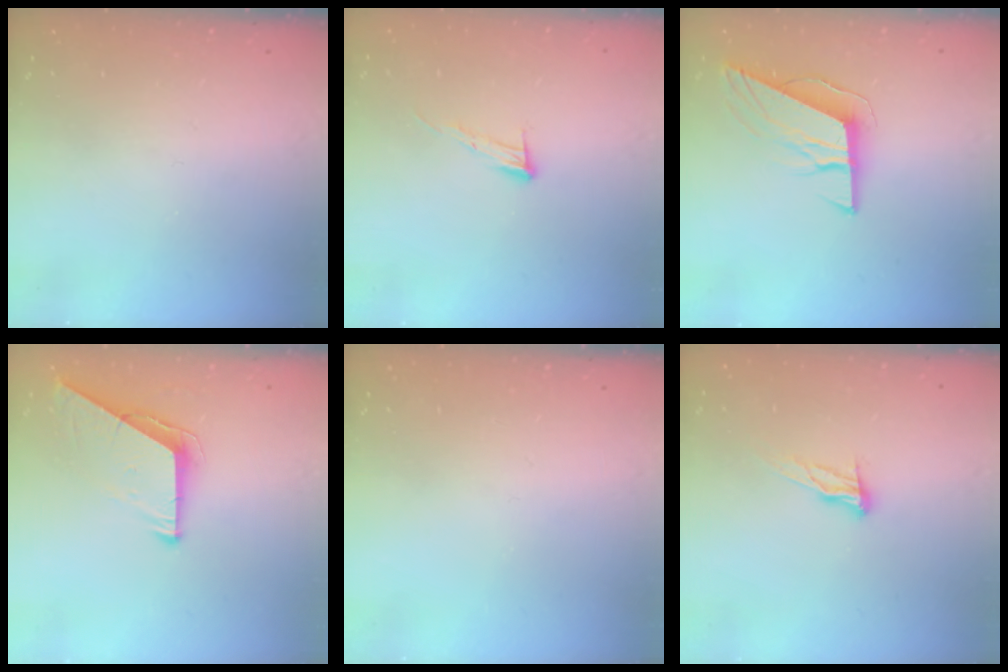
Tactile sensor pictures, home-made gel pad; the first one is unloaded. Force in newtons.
{"total": 6.7, "press": 6.7, "slide": 0.4}
{"total": 9.7, "press": 9.4, "slide": 2.3}
{"total": 9.5, "press": 9.4, "slide": 1.0}
{"total": 0.0}
{"total": 9.2, "press": 8.9, "slide": 2.5}